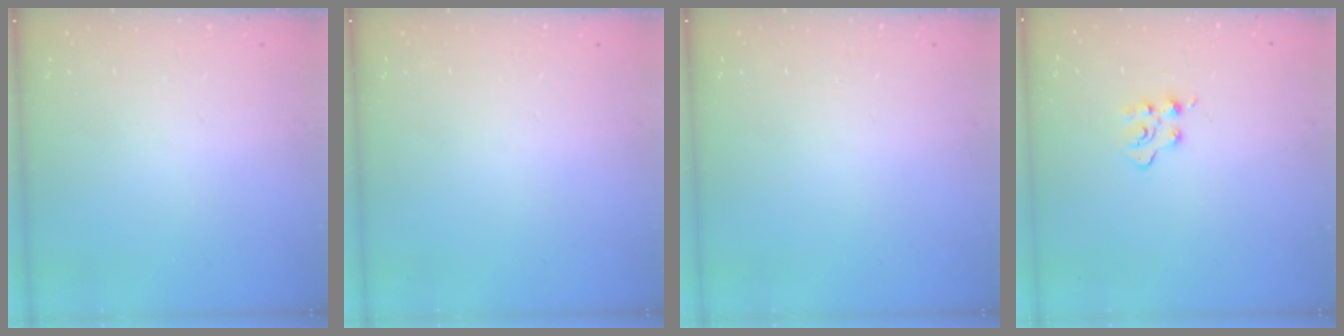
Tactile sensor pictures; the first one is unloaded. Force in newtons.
{"total": 0.0}
{"total": 0.0}
{"total": 4.8, "press": 4.8, "slide": 0.4}